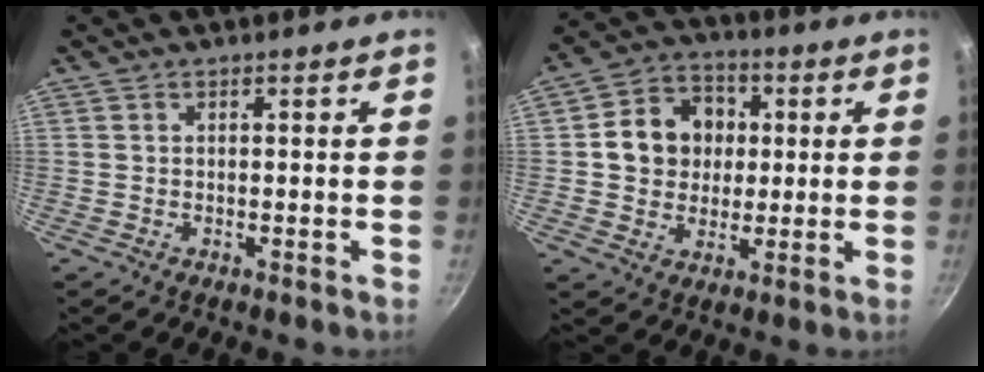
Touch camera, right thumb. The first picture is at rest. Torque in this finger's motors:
{"motor_torque": [-0.05, 0.19, 0.39, -0.35, 0.13]}